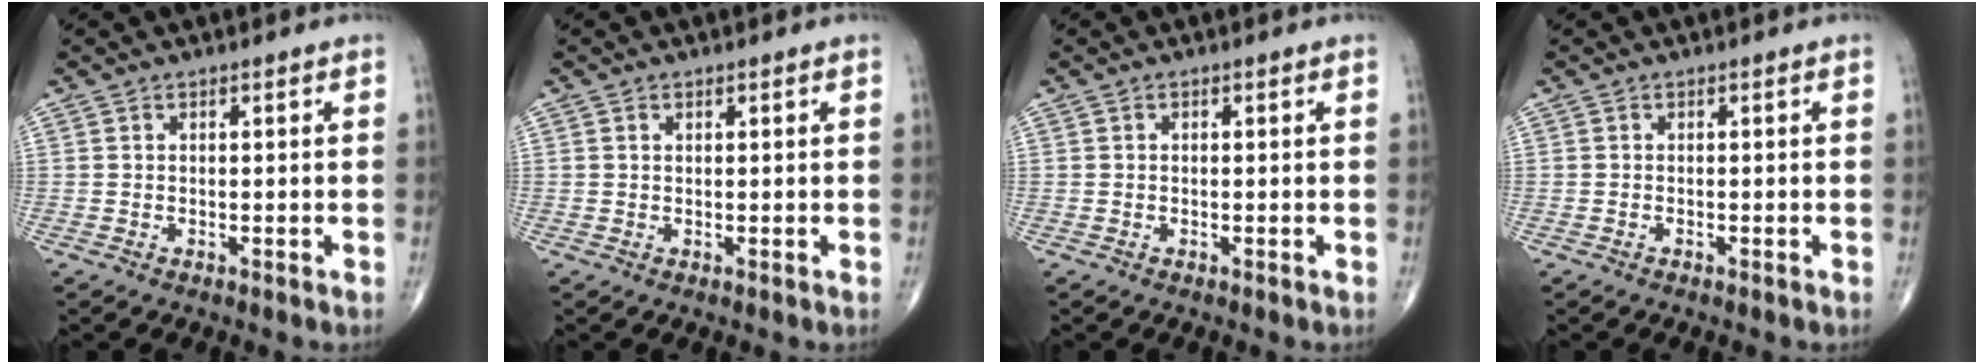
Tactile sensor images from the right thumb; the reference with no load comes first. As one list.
[{"total": 0.6, "force": [0.2, 0.4, 0.3], "torque": [-0.007, -0.002, 0.005]}, {"total": 0.0}, {"total": 0.0}]